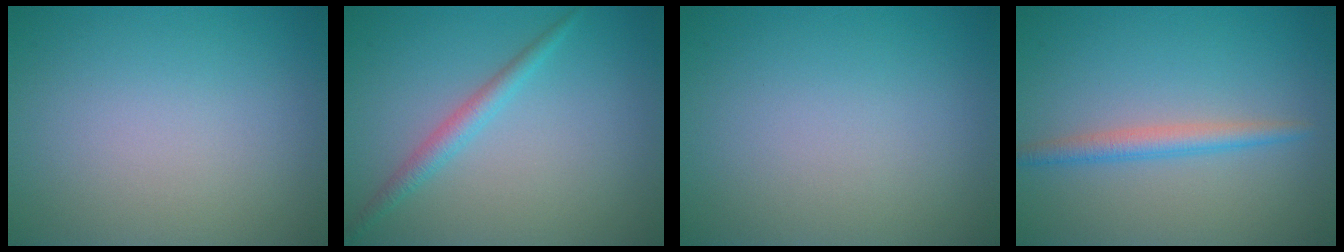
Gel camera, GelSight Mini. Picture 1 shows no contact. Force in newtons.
{"total": 1.9, "press": 1.9, "slide": 0.0}
{"total": 0.0}
{"total": 2.2, "press": 2.2, "slide": 0.0}